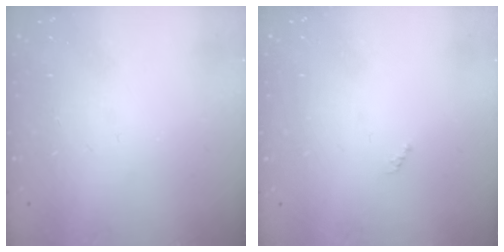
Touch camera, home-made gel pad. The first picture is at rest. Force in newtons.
{"total": 0.0}